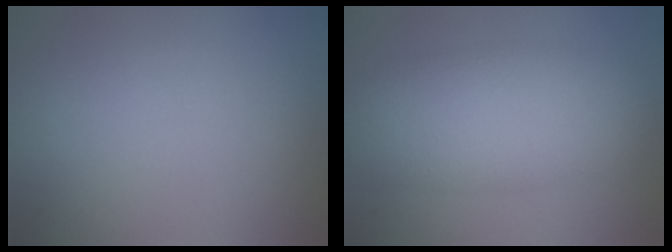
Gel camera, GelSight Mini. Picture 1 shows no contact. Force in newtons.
{"total": 7.5, "press": 7.5, "slide": 0.3}